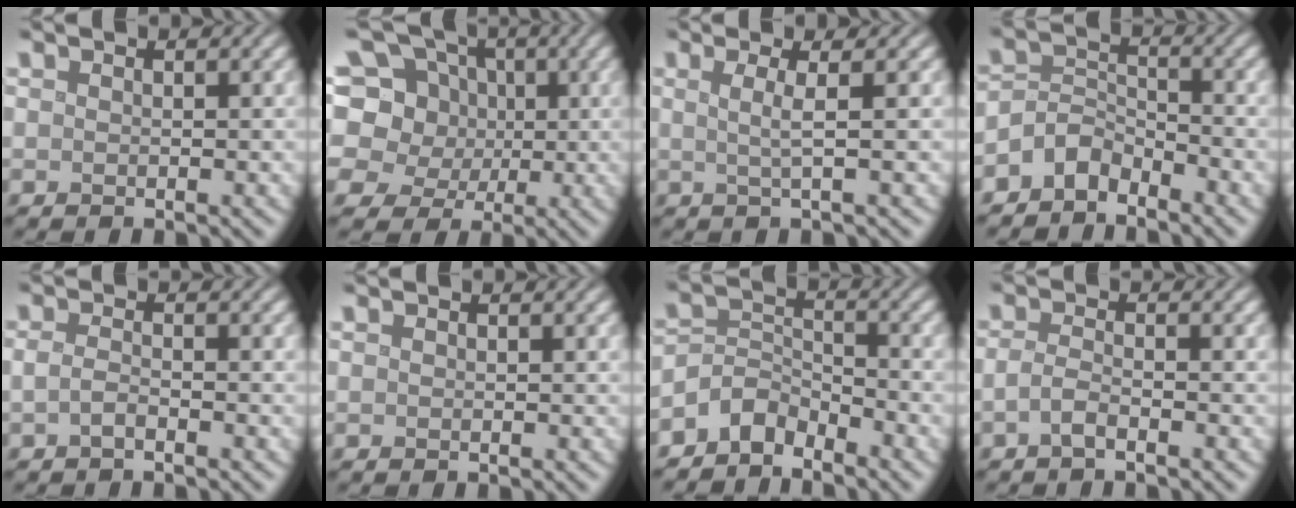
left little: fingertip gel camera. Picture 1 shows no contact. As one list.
[{"total": 12.2, "force": [4.4, 9.9, 5.5], "torque": [-0.128, 0.046, 0.050]}, {"total": 2.4, "force": [0.3, 0.5, 2.4], "torque": [-0.046, 0.003, -0.002]}, {"total": 3.2, "force": [-2.6, 1.5, 1.0], "torque": [-0.018, 0.010, -0.061]}, {"total": 1.3, "force": [-0.7, 0.3, 1.0], "torque": [-0.023, 0.000, -0.019]}, {"total": 0.0}, {"total": 3.4, "force": [-2.9, 1.6, 1.0], "torque": [-0.015, 0.008, -0.066]}, {"total": 1.8, "force": [-1.1, 0.4, 1.4], "torque": [-0.030, 0.000, -0.029]}]